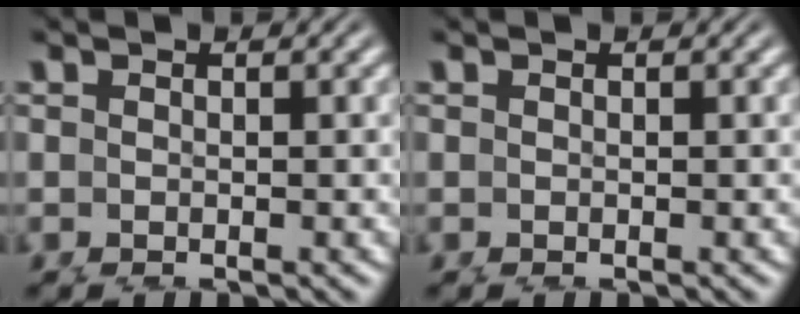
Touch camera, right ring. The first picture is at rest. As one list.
[{"total": 0.0}]